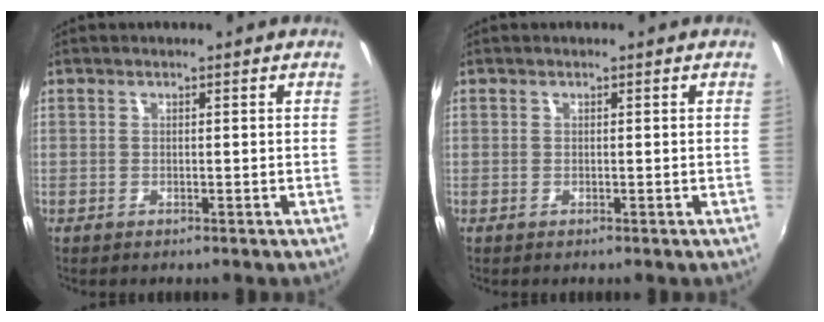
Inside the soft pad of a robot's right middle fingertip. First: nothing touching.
{"total": 0.0}